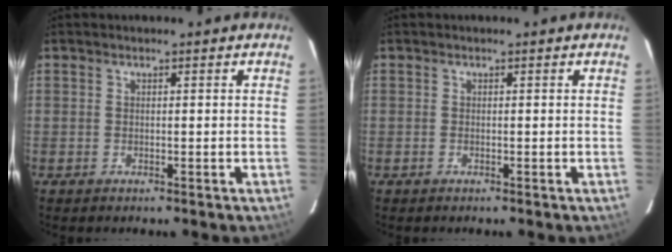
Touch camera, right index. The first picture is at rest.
{"total": 0.0}